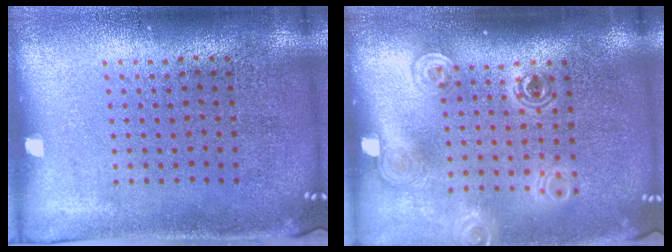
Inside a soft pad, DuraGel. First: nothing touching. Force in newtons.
{"total": 1.9, "press": 1.4, "slide": 1.2}